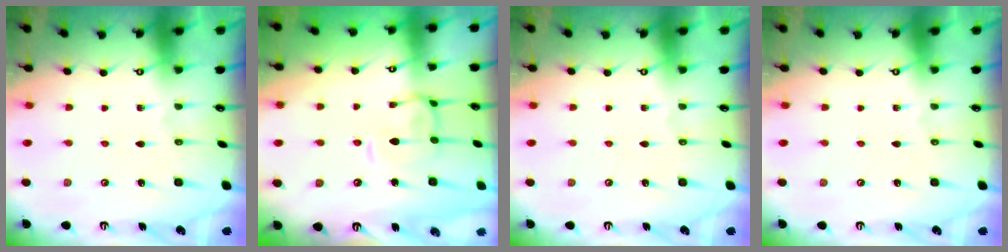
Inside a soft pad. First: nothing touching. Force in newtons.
{"total": 3.1, "press": 3.0, "slide": 0.9}
{"total": 0.0}
{"total": 0.0}